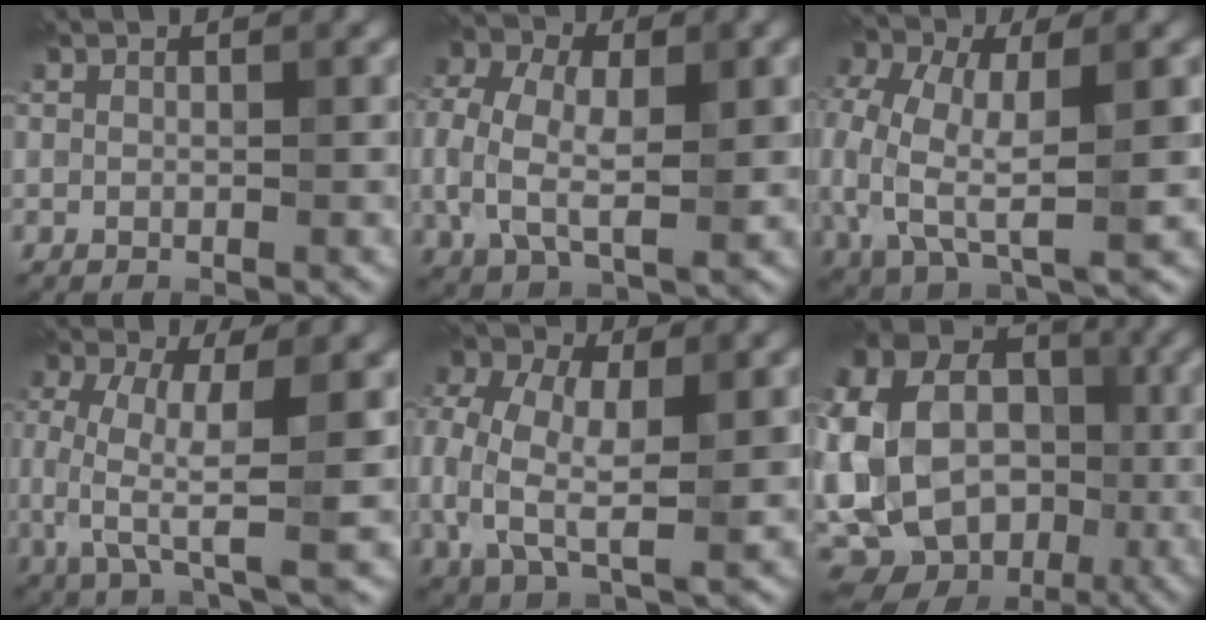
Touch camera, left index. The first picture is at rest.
{"total": 8.4, "force": [0.3, 5.6, 6.3], "torque": [-0.151, 0.005, 0.004]}
{"total": 10.4, "force": [-0.6, 6.1, 8.4], "torque": [-0.195, -0.008, -0.012]}
{"total": 7.4, "force": [-0.3, 2.7, 6.8], "torque": [-0.143, 0.002, -0.008]}
{"total": 10.2, "force": [-0.1, 6.6, 7.7], "torque": [-0.190, 0.004, -0.009]}
{"total": 20.5, "force": [-1.0, 17.8, 10.2], "torque": [-0.205, 0.022, -0.052]}